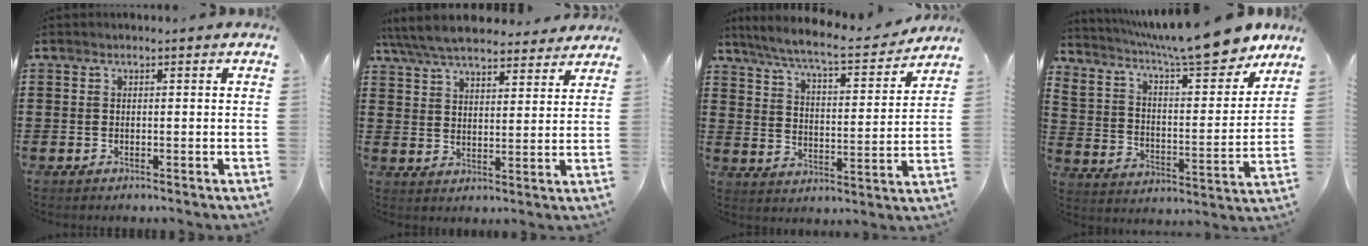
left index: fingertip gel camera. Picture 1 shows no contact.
{"total": 7.2, "force": [6.7, 1.4, 2.4], "torque": [-0.072, -0.023, 0.121]}
{"total": 7.4, "force": [6.6, 0.0, 3.3], "torque": [-0.091, -0.041, 0.110]}
{"total": 11.4, "force": [10.1, 0.4, 5.3], "torque": [-0.122, -0.071, 0.168]}